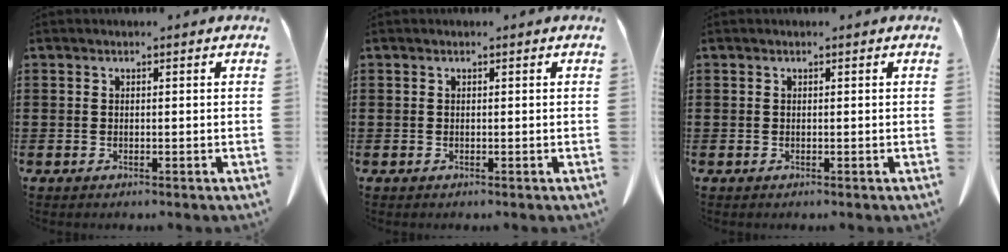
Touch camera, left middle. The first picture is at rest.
{"total": 0.0}
{"total": 0.0}